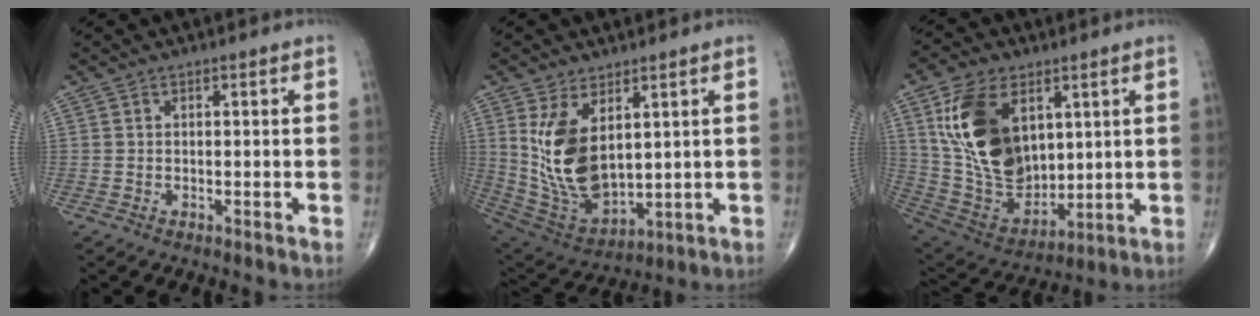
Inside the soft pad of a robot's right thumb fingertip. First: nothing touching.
{"total": 14.6, "force": [3.8, 8.0, 11.5], "torque": [-0.204, -0.022, 0.099]}
{"total": 20.5, "force": [6.4, 12.7, 14.7], "torque": [-0.250, -0.027, 0.136]}